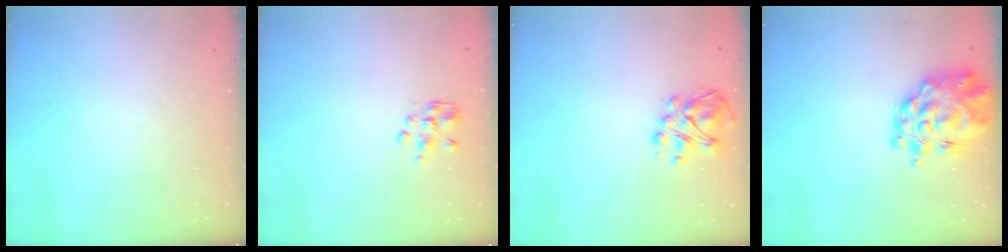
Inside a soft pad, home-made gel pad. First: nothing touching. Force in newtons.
{"total": 2.3, "press": 2.1, "slide": 0.8}
{"total": 6.5, "press": 6.4, "slide": 1.2}
{"total": 10.5, "press": 10.0, "slide": 3.4}